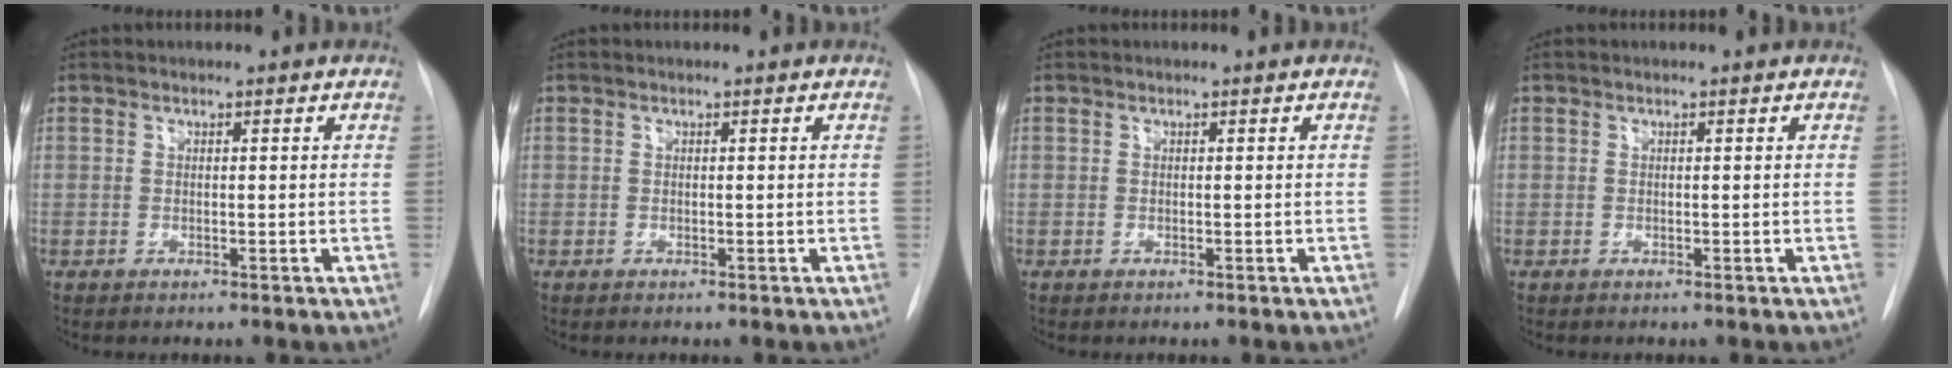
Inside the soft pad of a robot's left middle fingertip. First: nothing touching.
{"total": 0.0}
{"total": 0.0}
{"total": 0.0}